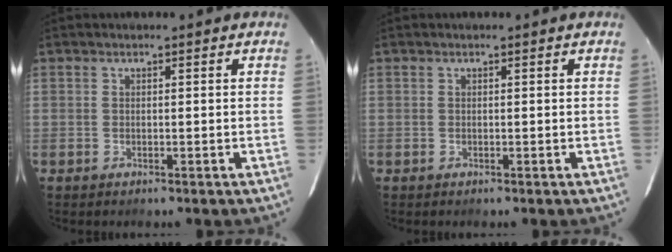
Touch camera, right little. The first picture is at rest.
{"total": 0.0}